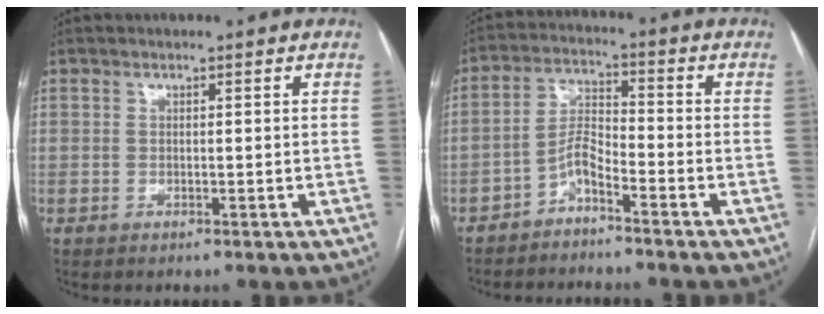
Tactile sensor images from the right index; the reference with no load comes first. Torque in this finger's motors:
{"motor_torque": [0.03, 0.00, 0.08, 0.04]}